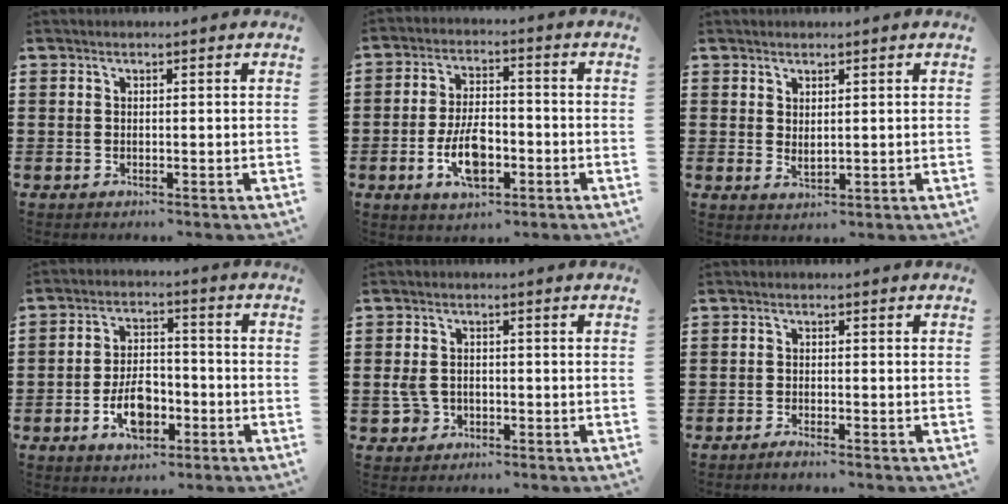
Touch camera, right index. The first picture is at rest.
{"total": 8.0, "force": [-2.8, 3.9, 6.4], "torque": [-0.138, 0.002, -0.054]}
{"total": 1.5, "force": [1.1, 0.5, 0.8], "torque": [-0.016, 0.001, 0.021]}
{"total": 7.2, "force": [-2.8, 4.0, 5.3], "torque": [-0.099, 0.005, -0.055]}
{"total": 3.0, "force": [-0.8, 2.5, 1.3], "torque": [-0.039, 0.002, -0.019]}
{"total": 1.2, "force": [-1.1, 0.0, 0.3], "torque": [-0.009, -0.003, -0.021]}